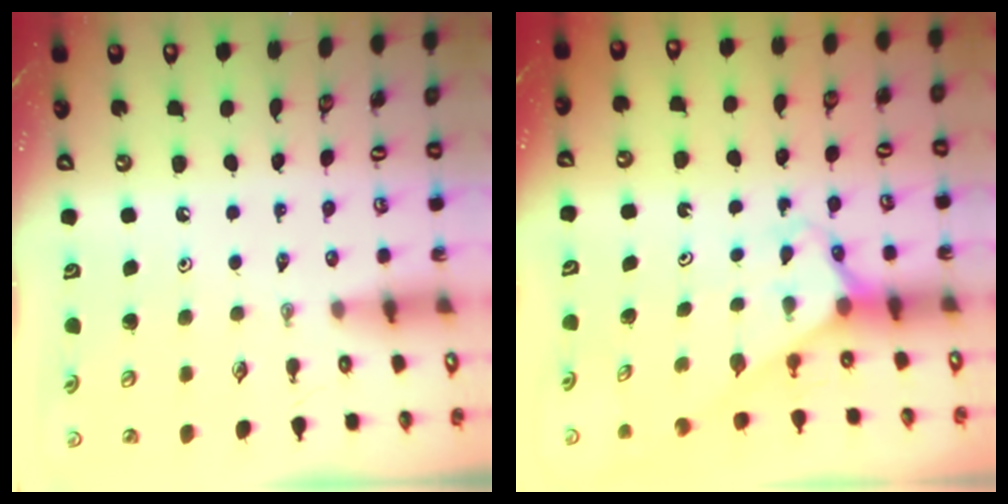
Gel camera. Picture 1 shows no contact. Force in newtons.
{"total": 2.6, "press": 2.6, "slide": 0.2}